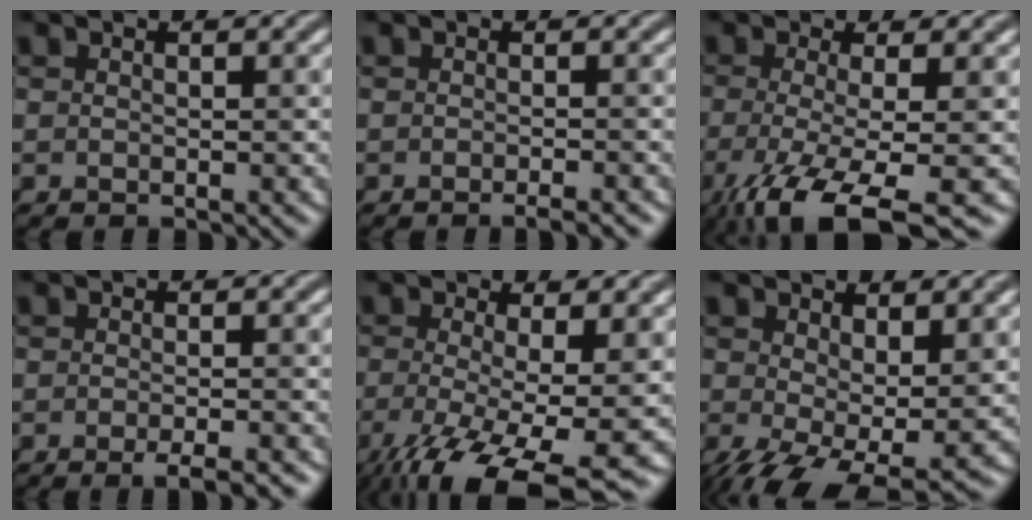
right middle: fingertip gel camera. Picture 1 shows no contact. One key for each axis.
{"total": 1.6, "fx": -1.0, "fy": 0.2, "fz": 1.2, "tx": -0.009, "ty": -0.002, "tz": -0.019}
{"total": 9.2, "fx": -4.6, "fy": 2.4, "fz": 7.6, "tx": -0.130, "ty": -0.021, "tz": -0.087}
{"total": 2.7, "fx": -1.5, "fy": 0.5, "fz": 2.2, "tx": -0.025, "ty": -0.002, "tz": -0.030}
{"total": 11.5, "fx": -4.8, "fy": 3.2, "fz": 10.0, "tx": -0.170, "ty": -0.024, "tz": -0.080}
{"total": 7.9, "fx": -2.1, "fy": 3.4, "fz": 6.8, "tx": -0.134, "ty": -0.027, "tz": -0.021}